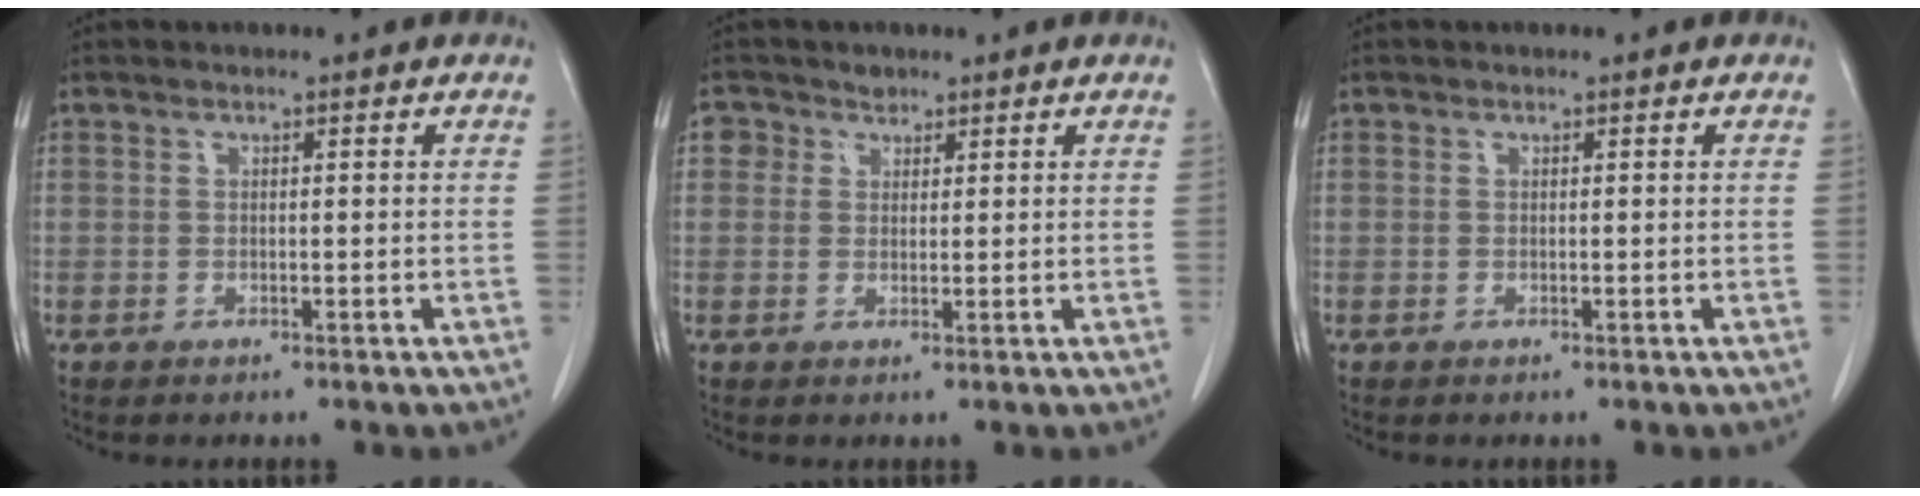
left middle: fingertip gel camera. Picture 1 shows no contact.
{"total": 2.6, "force": [1.4, 2.2, 0.0], "torque": [0.008, 0.007, 0.018]}
{"total": 0.0}